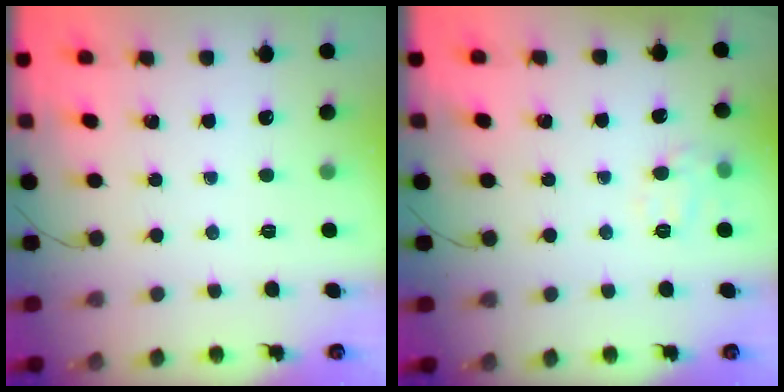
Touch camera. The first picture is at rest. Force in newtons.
{"total": 8.2, "press": 8.2, "slide": 1.0}